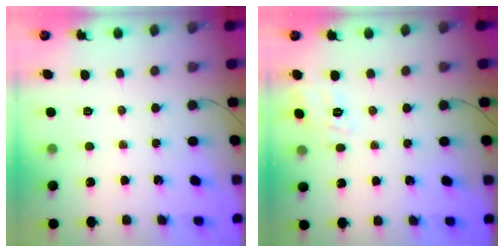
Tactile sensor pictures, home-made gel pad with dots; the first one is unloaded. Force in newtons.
{"total": 4.7, "press": 4.3, "slide": 1.9}